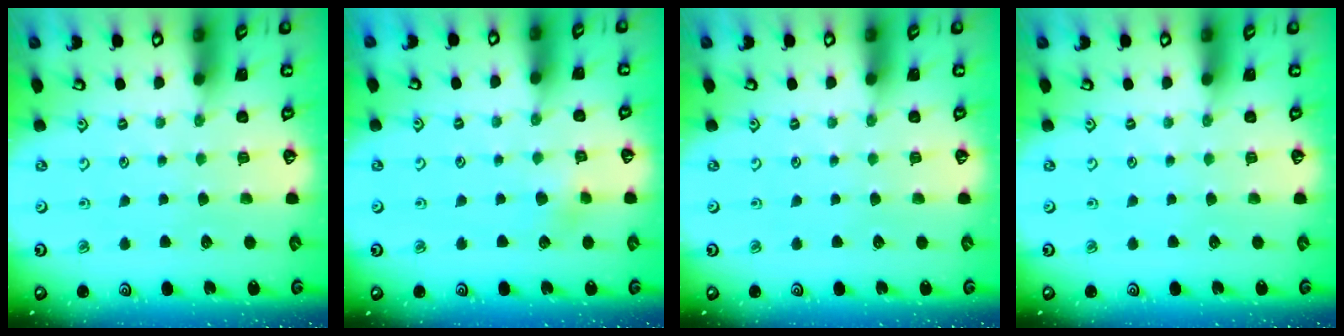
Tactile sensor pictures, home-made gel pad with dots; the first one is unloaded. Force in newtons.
{"total": 3.8, "press": 3.8, "slide": 0.5}
{"total": 0.0}
{"total": 0.0}